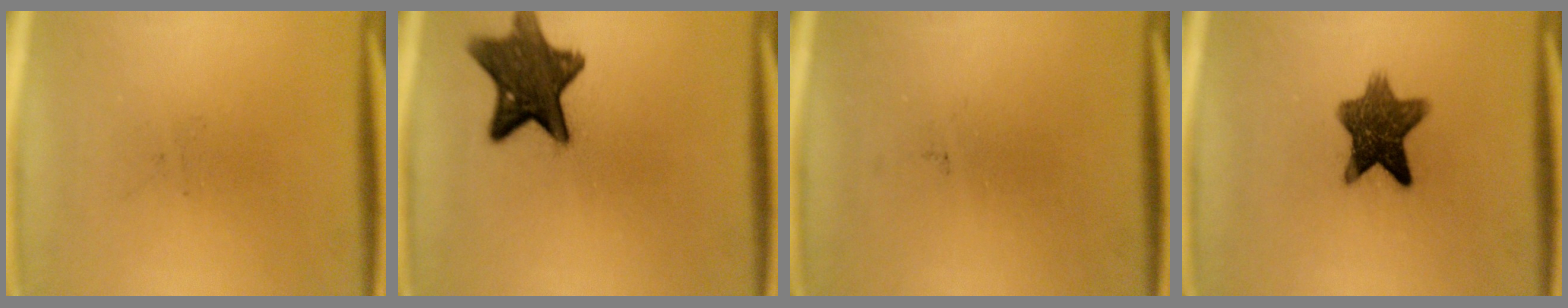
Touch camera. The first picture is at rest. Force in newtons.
{"total": 11.7}
{"total": 0.0}
{"total": 9.4}